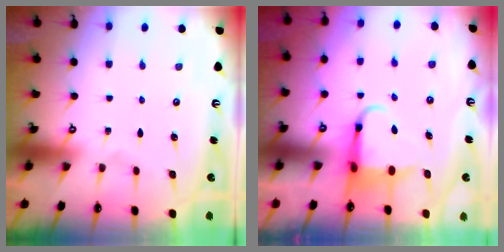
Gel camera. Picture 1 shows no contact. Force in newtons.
{"total": 5.7, "press": 5.7, "slide": 0.8}